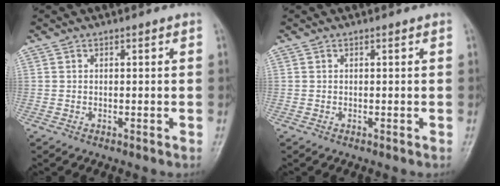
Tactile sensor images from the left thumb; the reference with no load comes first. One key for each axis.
{"total": 0.0}